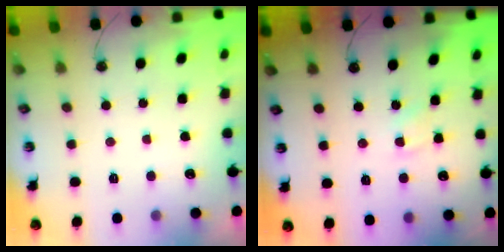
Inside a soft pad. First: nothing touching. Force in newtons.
{"total": 4.9, "press": 4.9, "slide": 0.6}